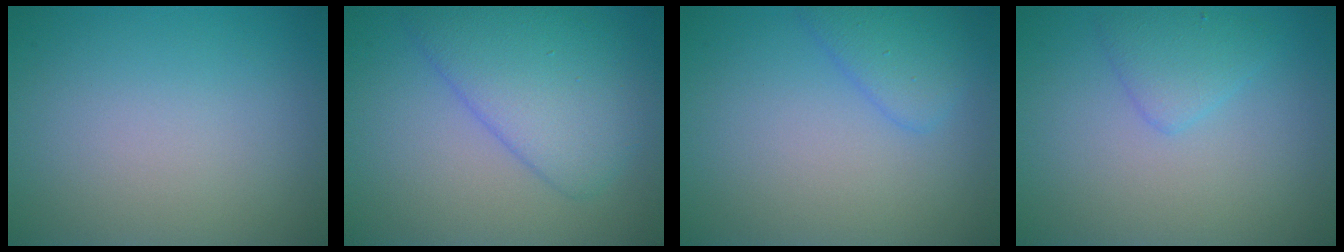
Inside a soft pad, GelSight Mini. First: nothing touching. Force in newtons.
{"total": 5.4, "press": 5.4, "slide": 0.2}
{"total": 2.4, "press": 2.4, "slide": 0.1}
{"total": 2.0, "press": 2.0, "slide": 0.1}